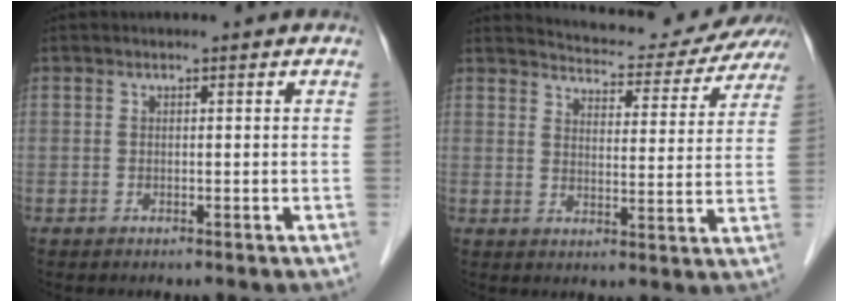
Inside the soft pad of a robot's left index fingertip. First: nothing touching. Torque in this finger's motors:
{"motor_torque": [-0.58, -1.13, 0.18, 0.04]}